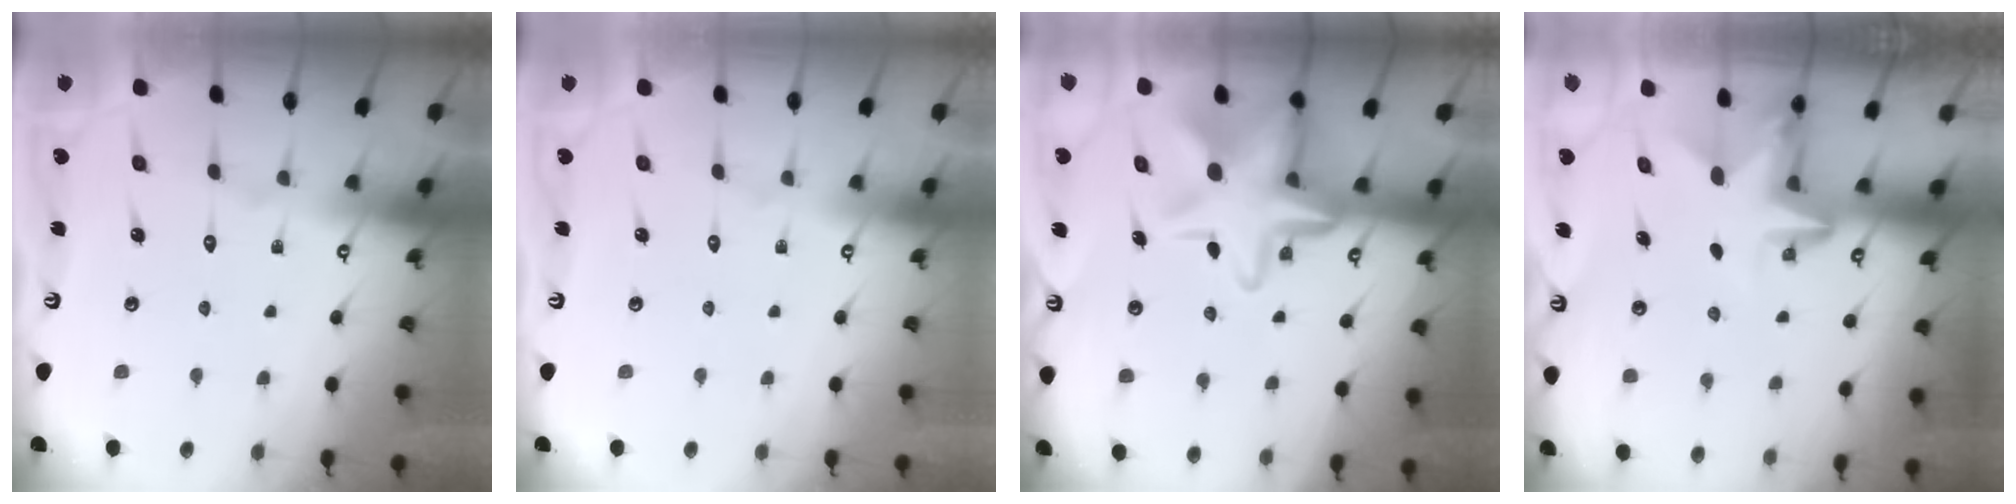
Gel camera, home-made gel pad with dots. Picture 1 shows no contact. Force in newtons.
{"total": 0.0}
{"total": 15.0, "press": 14.8, "slide": 2.7}
{"total": 3.2, "press": 3.2, "slide": 0.2}